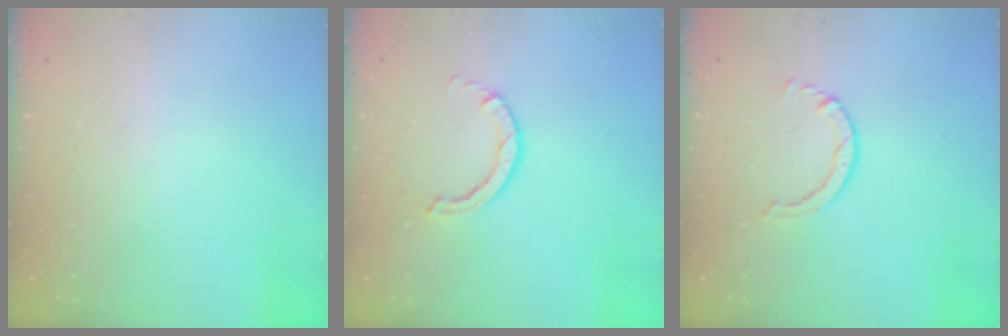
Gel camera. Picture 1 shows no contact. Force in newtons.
{"total": 2.8, "press": 2.8, "slide": 0.3}
{"total": 0.8, "press": 0.7, "slide": 0.1}